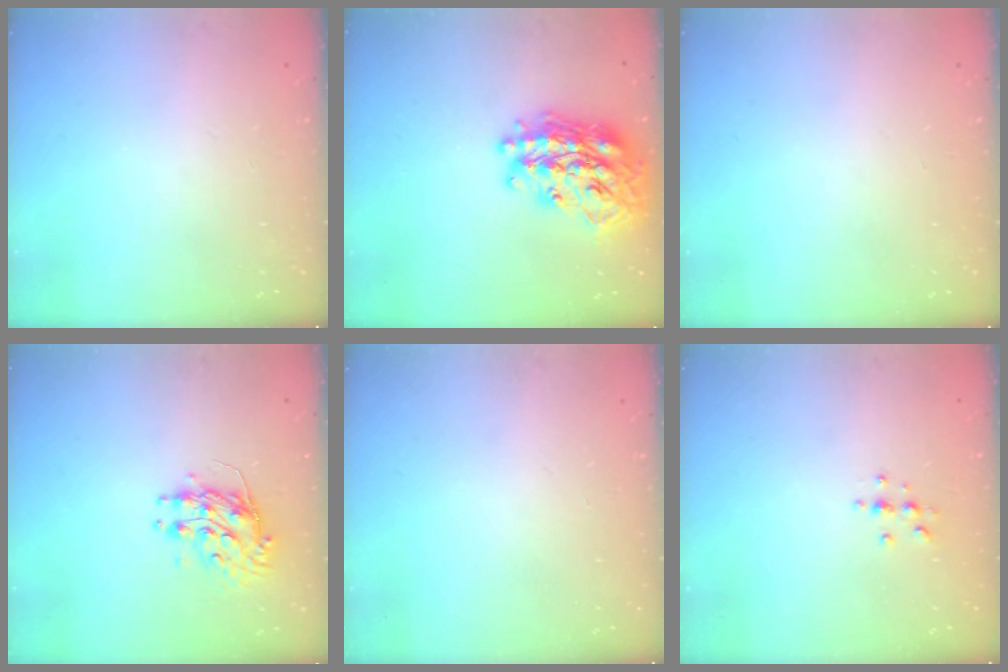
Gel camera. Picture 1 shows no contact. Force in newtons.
{"total": 27.4, "press": 27.3, "slide": 2.4}
{"total": 0.0}
{"total": 9.0, "press": 9.0, "slide": 0.5}
{"total": 0.0}
{"total": 4.9, "press": 4.9, "slide": 0.6}